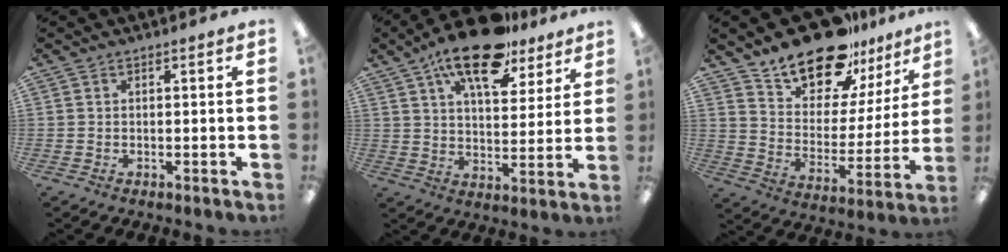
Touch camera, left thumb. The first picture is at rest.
{"total": 18.0, "force": [12.4, 7.4, 10.7], "torque": [-0.177, -0.057, 0.208]}
{"total": 17.8, "force": [14.9, 7.7, 5.9], "torque": [-0.109, -0.115, 0.266]}